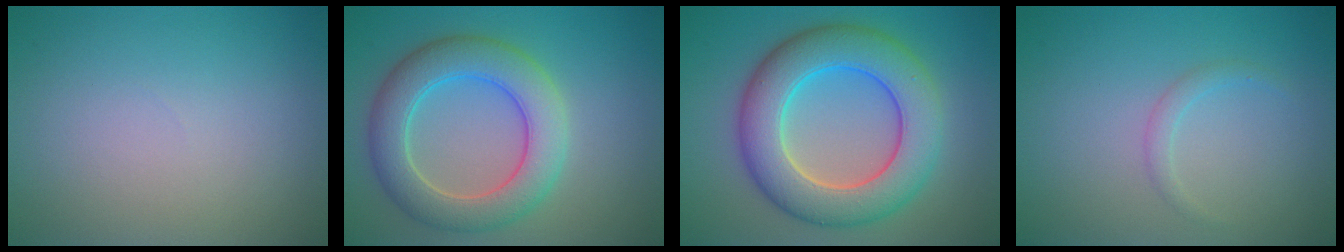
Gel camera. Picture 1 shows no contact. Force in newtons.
{"total": 6.6, "press": 6.6, "slide": 0.5}
{"total": 9.1, "press": 9.1, "slide": 0.3}
{"total": 1.1, "press": 1.1, "slide": 0.1}